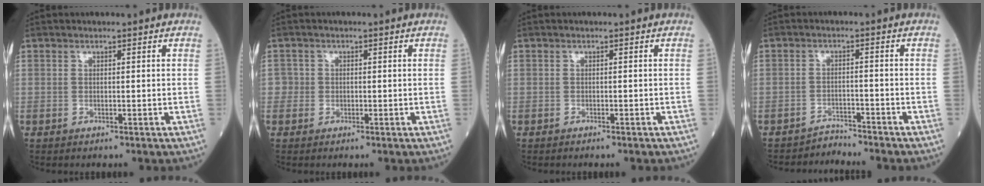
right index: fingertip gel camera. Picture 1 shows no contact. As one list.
[{"total": 1.5, "force": [-0.4, 1.5, -0.1], "torque": [0.014, 0.008, -0.011]}, {"total": 1.4, "force": [-1.2, 0.3, 0.6], "torque": [-0.013, -0.003, -0.013]}, {"total": 2.9, "force": [-2.6, -0.3, -1.3], "torque": [0.029, -0.006, -0.041]}]